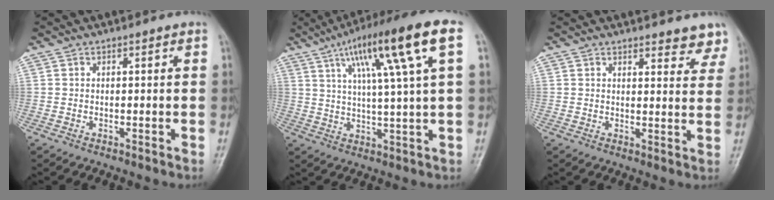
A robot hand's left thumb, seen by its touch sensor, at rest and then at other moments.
{"total": 16.9, "force": [6.7, 1.6, 15.4], "torque": [-0.251, 0.008, 0.103]}
{"total": 6.9, "force": [6.3, 2.1, 1.9], "torque": [0.015, -0.033, 0.054]}